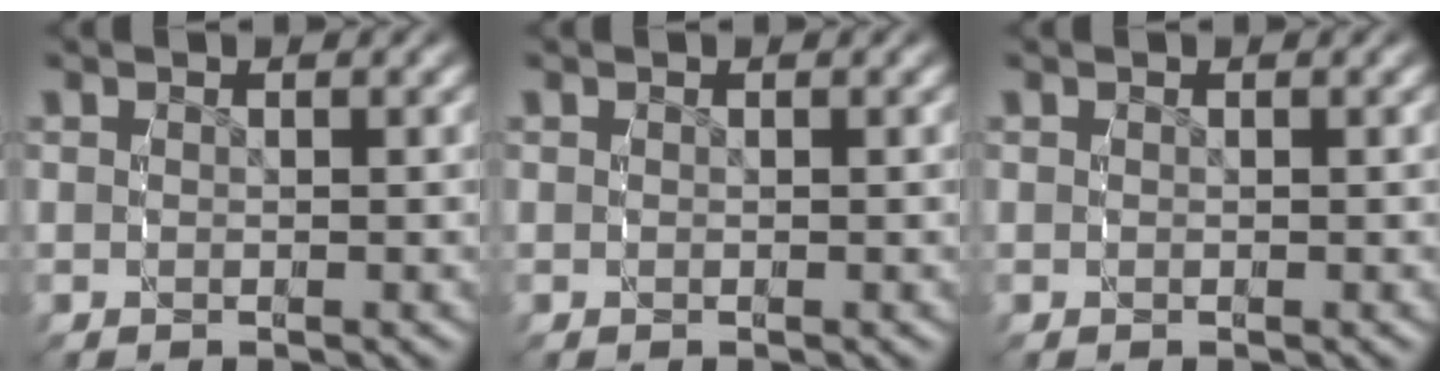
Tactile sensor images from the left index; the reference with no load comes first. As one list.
[{"total": 0.0}, {"total": 0.0}]